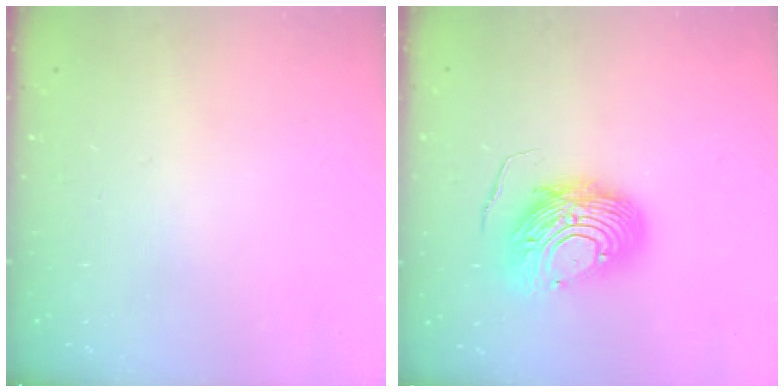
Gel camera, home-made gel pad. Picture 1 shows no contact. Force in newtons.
{"total": 12.8, "press": 12.7, "slide": 1.1}